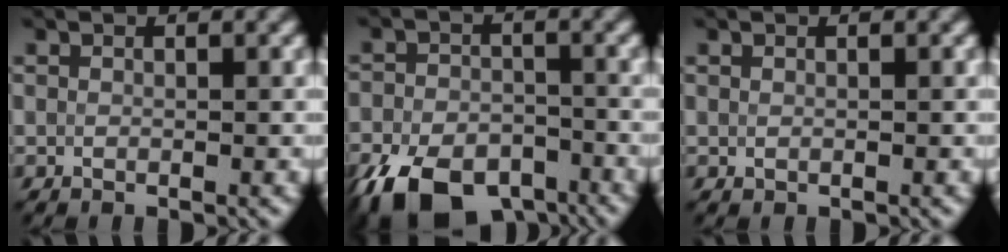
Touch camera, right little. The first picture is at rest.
{"total": 10.0, "force": [-7.0, 5.0, 5.1], "torque": [-0.103, -0.026, -0.105]}
{"total": 0.0}